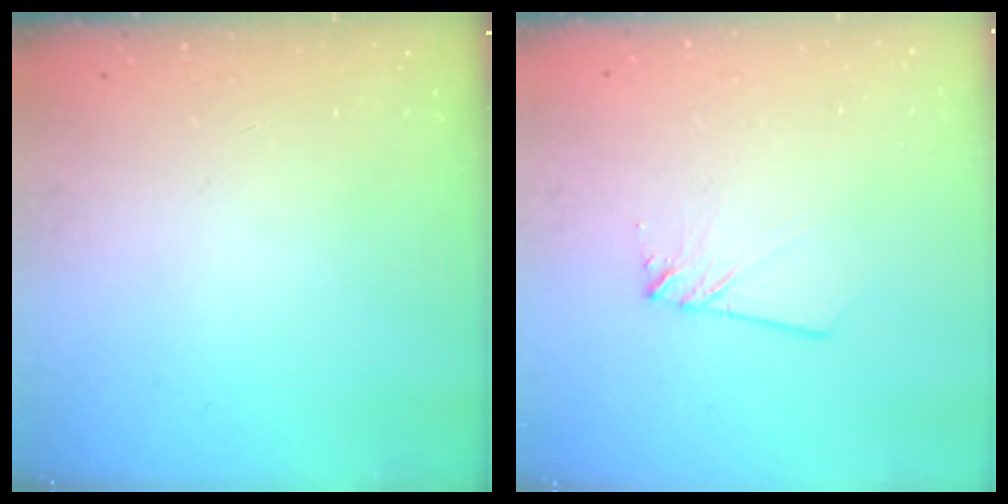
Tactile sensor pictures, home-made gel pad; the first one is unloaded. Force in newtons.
{"total": 3.5, "press": 3.5, "slide": 0.4}